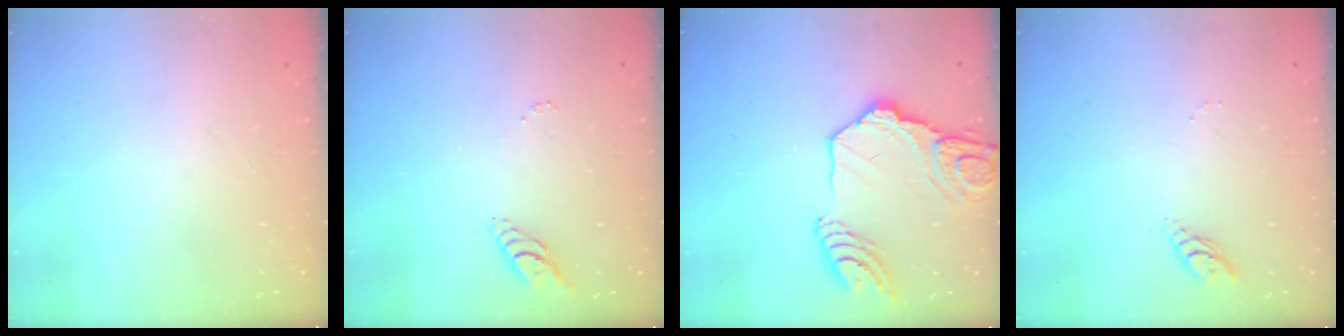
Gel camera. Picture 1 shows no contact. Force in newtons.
{"total": 6.9, "press": 6.8, "slide": 0.7}
{"total": 16.5, "press": 16.4, "slide": 1.7}
{"total": 4.6, "press": 4.6, "slide": 0.4}